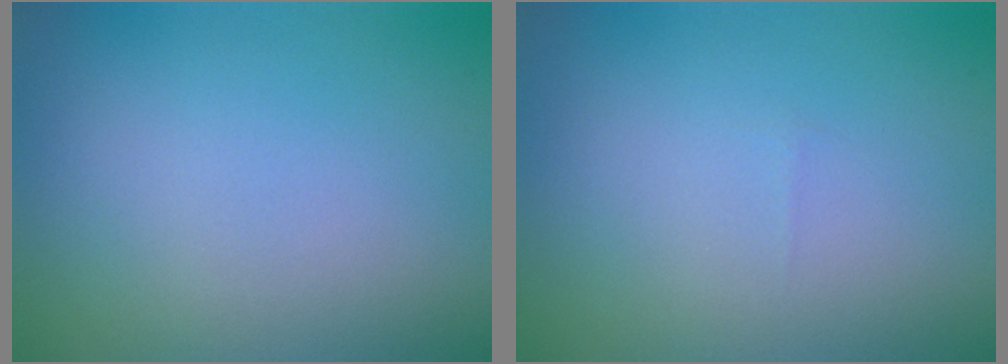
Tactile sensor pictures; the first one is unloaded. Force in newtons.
{"total": 0.0}